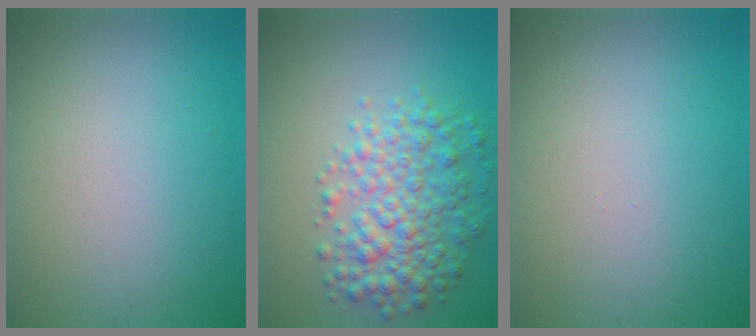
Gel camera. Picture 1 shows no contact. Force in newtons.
{"total": 5.5, "press": 5.5, "slide": 0.1}
{"total": 0.0}